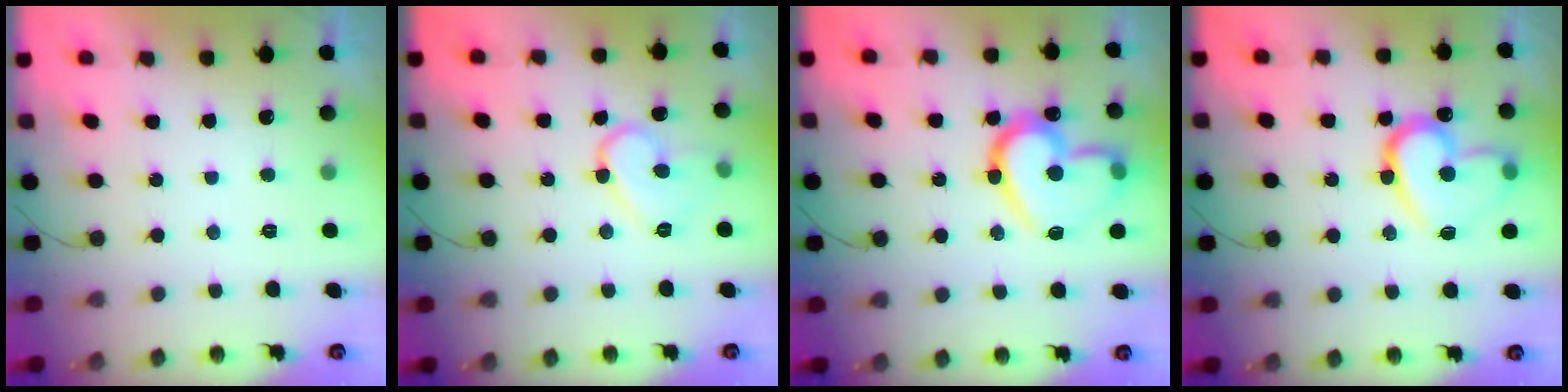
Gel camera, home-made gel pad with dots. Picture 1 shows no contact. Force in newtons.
{"total": 9.9, "press": 9.9, "slide": 0.2}
{"total": 19.2, "press": 19.1, "slide": 2.7}
{"total": 16.3, "press": 16.2, "slide": 2.2}